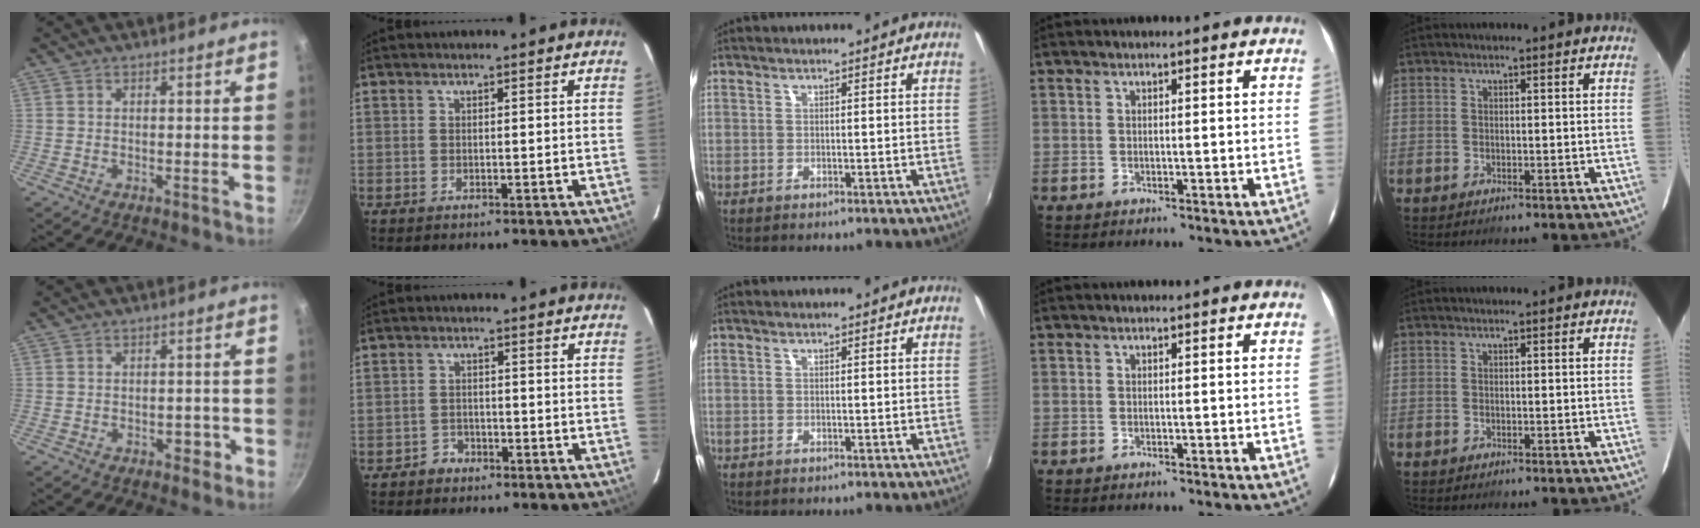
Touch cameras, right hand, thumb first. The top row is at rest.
{"thumb": {"total": 2.7, "force": [-1.2, 1.8, 1.5], "torque": [0.001, 0.016, -0.011]}, "index": {"total": 2.5, "force": [-1.7, 1.8, 0.0], "torque": [-0.003, 0.008, -0.027]}}